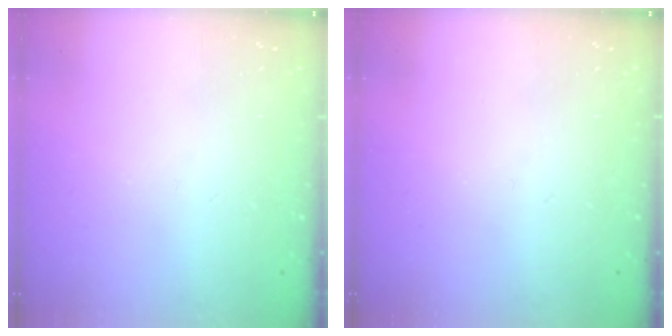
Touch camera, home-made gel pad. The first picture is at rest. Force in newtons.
{"total": 0.0}